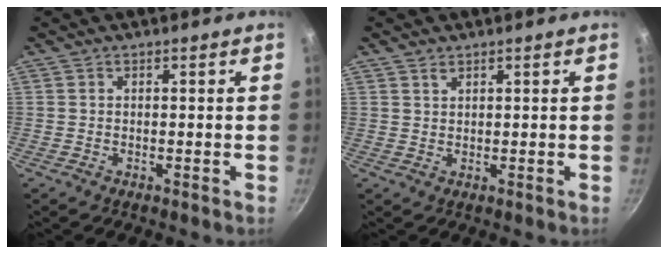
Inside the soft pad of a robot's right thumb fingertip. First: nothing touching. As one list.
[{"total": 1.3, "force": [1.0, 0.7, 0.5], "torque": [-0.006, -0.001, 0.018]}]